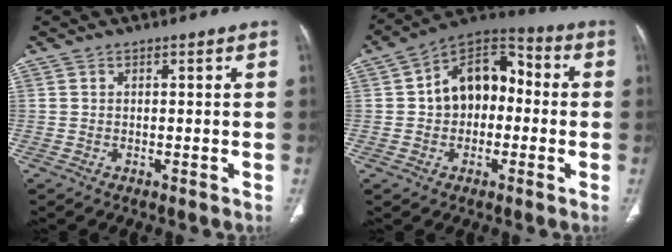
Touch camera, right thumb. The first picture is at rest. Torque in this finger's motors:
{"motor_torque": [-0.33, 0.54, 0.88, 0.12, 0.17]}